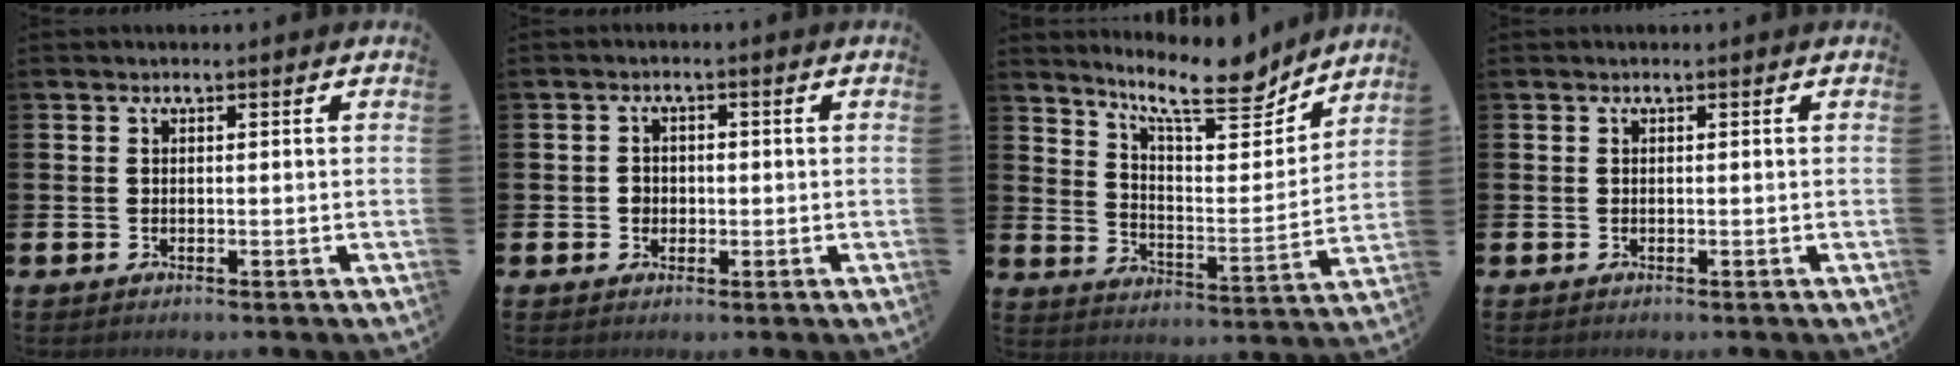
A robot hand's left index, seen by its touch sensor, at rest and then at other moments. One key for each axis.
{"total": 1.7, "fx": -0.2, "fy": 1.6, "fz": 0.4, "tx": 0.001, "ty": 0.004, "tz": -0.010}
{"total": 12.7, "fx": 10.1, "fy": 2.9, "fz": 7.0, "tx": -0.138, "ty": -0.056, "tz": 0.172}
{"total": 0.0}